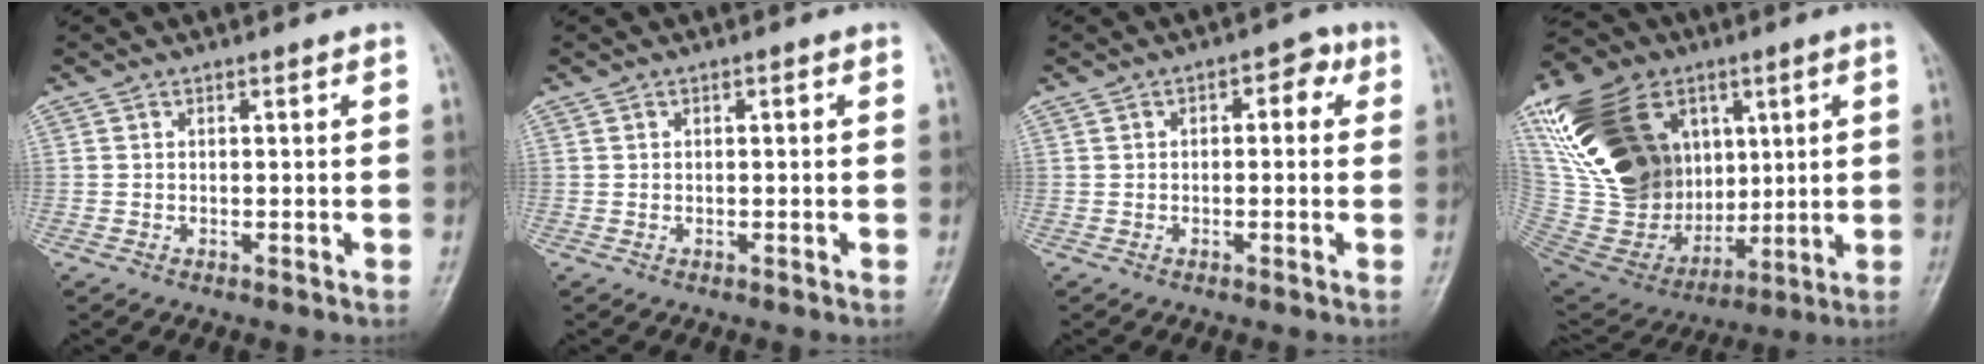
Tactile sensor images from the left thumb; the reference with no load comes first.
{"total": 0.0}
{"total": 3.1, "force": [0.7, 1.9, 2.4], "torque": [-0.018, 0.012, 0.004]}
{"total": 30.6, "force": [8.4, 22.2, 19.3], "torque": [-0.377, 0.001, 0.172]}